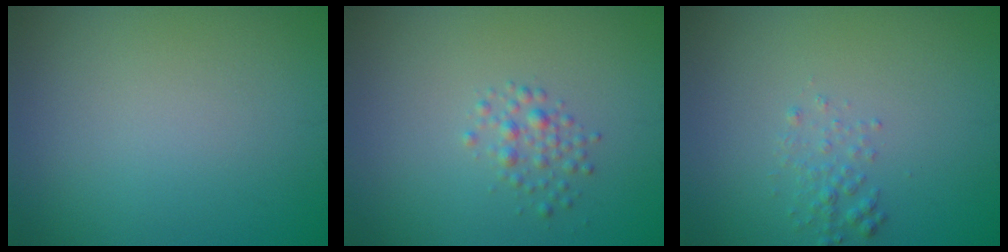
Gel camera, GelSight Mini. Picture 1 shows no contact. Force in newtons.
{"total": 1.6, "press": 1.6, "slide": 0.1}
{"total": 1.4, "press": 1.4, "slide": 0.1}